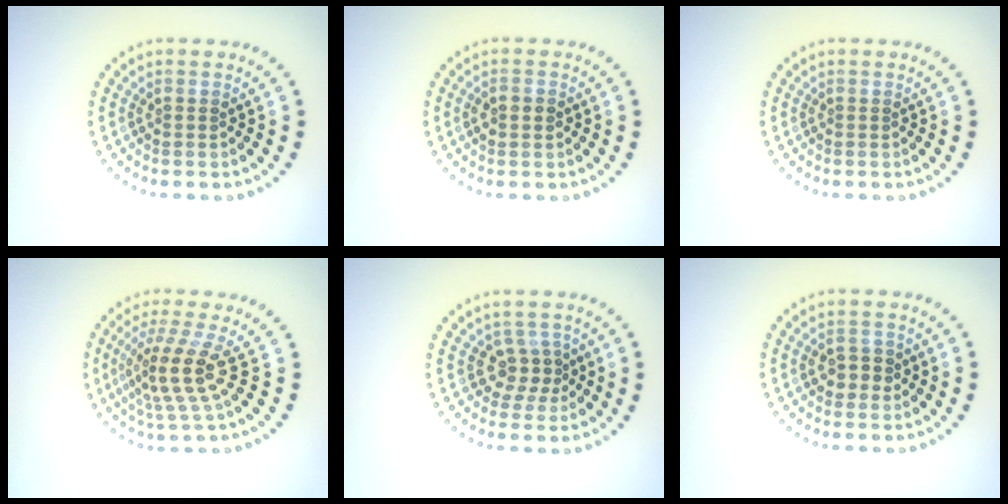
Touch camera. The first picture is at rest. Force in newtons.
{"total": 1.4, "press": 1.4, "slide": 0.1}
{"total": 0.0}
{"total": 4.4, "press": 3.1, "slide": 3.1}
{"total": 2.4, "press": 1.8, "slide": 1.6}
{"total": 1.9, "press": 1.8, "slide": 0.3}